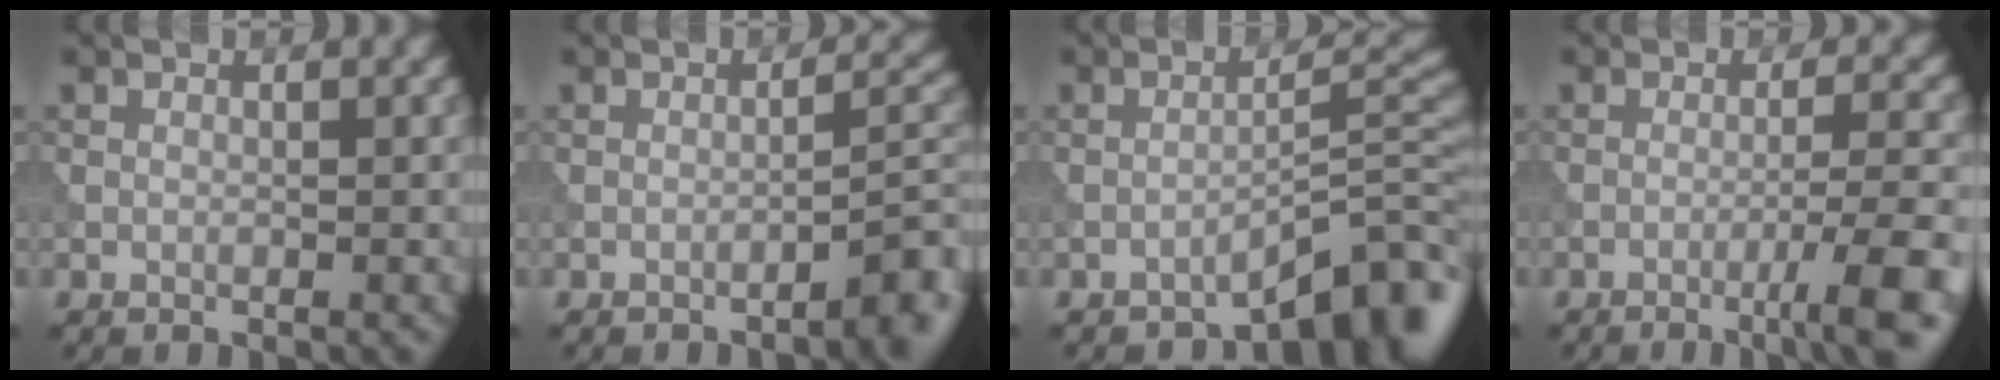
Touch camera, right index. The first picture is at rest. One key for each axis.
{"total": 4.0, "fx": -2.3, "fy": 0.9, "fz": 3.2, "tx": -0.033, "ty": 0.018, "tz": -0.039}
{"total": 6.0, "fx": -4.7, "fy": 1.0, "fz": 3.7, "tx": -0.038, "ty": 0.018, "tz": -0.070}
{"total": 5.8, "fx": -2.6, "fy": 0.7, "fz": 5.2, "tx": -0.072, "ty": 0.006, "tz": -0.047}